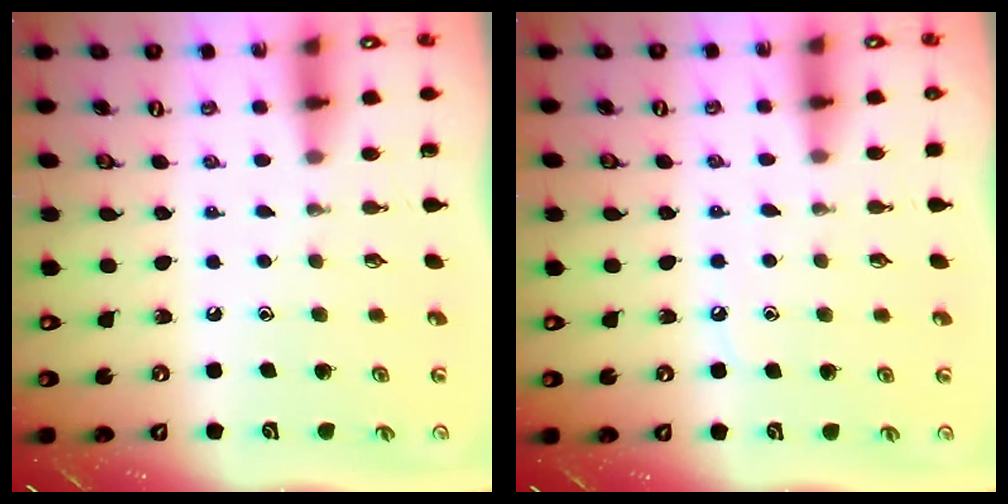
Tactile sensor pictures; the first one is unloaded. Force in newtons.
{"total": 5.3, "press": 5.2, "slide": 0.7}